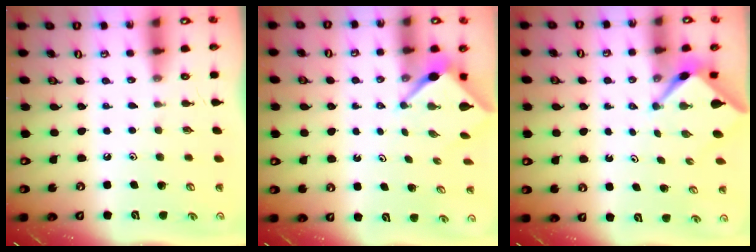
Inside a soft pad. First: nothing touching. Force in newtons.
{"total": 3.0, "press": 3.0, "slide": 0.2}
{"total": 2.8, "press": 2.7, "slide": 0.3}